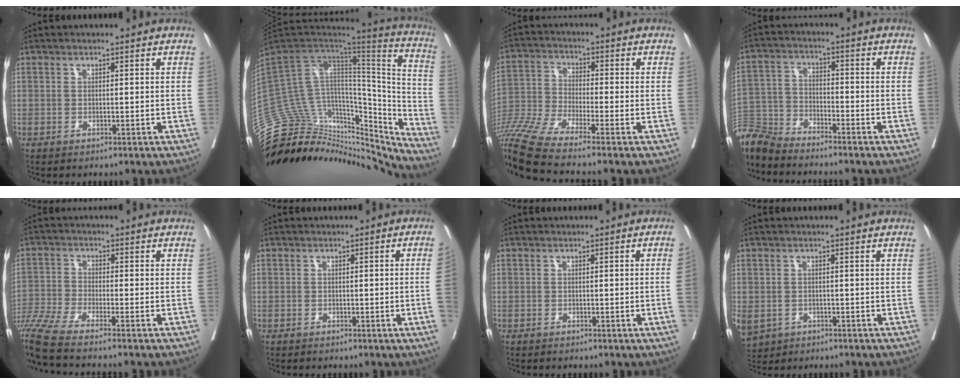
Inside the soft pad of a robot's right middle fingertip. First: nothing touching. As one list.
[{"total": 35.7, "force": [-33.0, 8.5, 10.7], "torque": [-0.159, 0.014, -0.480]}, {"total": 11.7, "force": [-9.2, -1.2, 7.1], "torque": [-0.154, -0.028, -0.177]}, {"total": 7.7, "force": [-7.6, 1.0, 0.8], "torque": [-0.024, -0.004, -0.156]}, {"total": 10.5, "force": [-8.8, -1.3, 5.5], "torque": [-0.112, -0.024, -0.157]}, {"total": 2.9, "force": [-0.5, 0.0, 2.9], "torque": [-0.044, 0.006, -0.002]}, {"total": 1.9, "force": [-0.3, 0.0, 1.8], "torque": [-0.033, 0.005, -0.001]}, {"total": 9.6, "force": [-3.7, 8.0, 3.9], "torque": [-0.121, -0.006, -0.046]}]